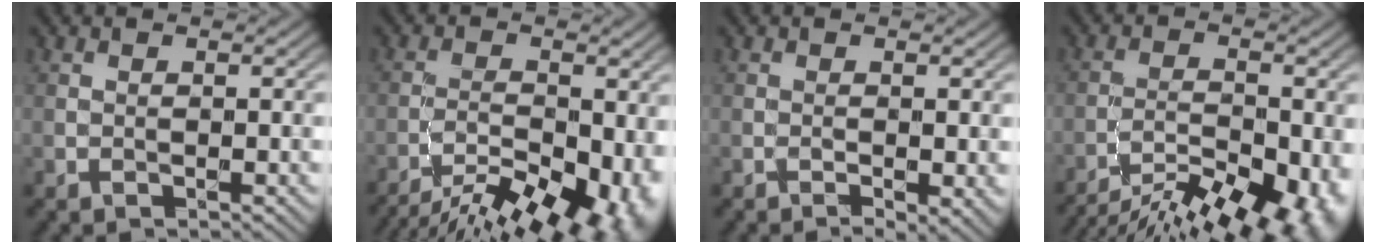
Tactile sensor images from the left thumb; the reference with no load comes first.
{"total": 14.8, "force": [-9.8, 5.6, 9.5], "torque": [-0.117, -0.025, -0.136]}
{"total": 2.8, "force": [-0.9, 0.9, 2.5], "torque": [-0.039, -0.008, -0.011]}
{"total": 13.5, "force": [-10.6, 4.0, 7.3], "torque": [-0.124, -0.024, -0.145]}